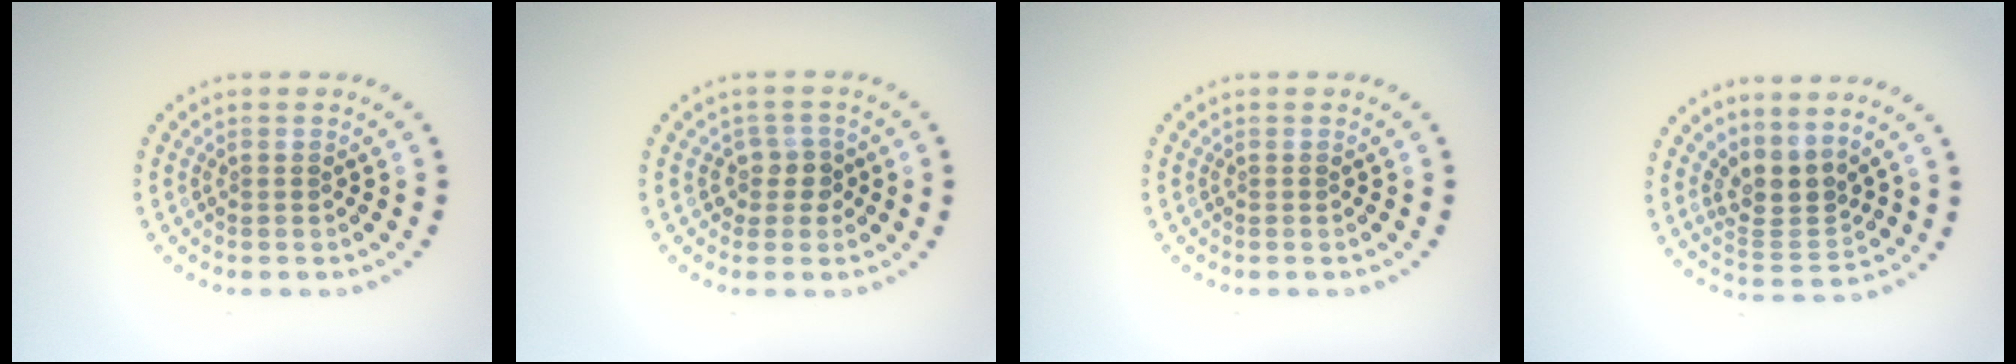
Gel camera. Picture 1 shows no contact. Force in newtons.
{"total": 1.9, "press": 1.6, "slide": 1.1}
{"total": 0.0}
{"total": 3.2, "press": 2.6, "slide": 2.0}